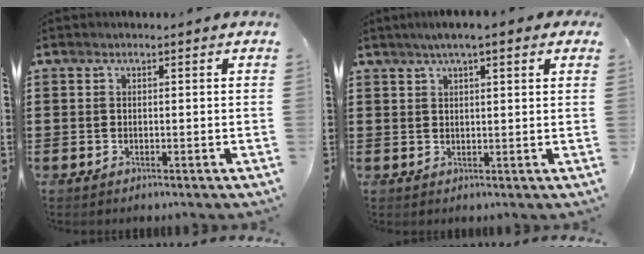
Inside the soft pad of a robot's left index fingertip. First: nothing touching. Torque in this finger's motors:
{"motor_torque": [1.37, -0.42, 0.35, 0.08]}